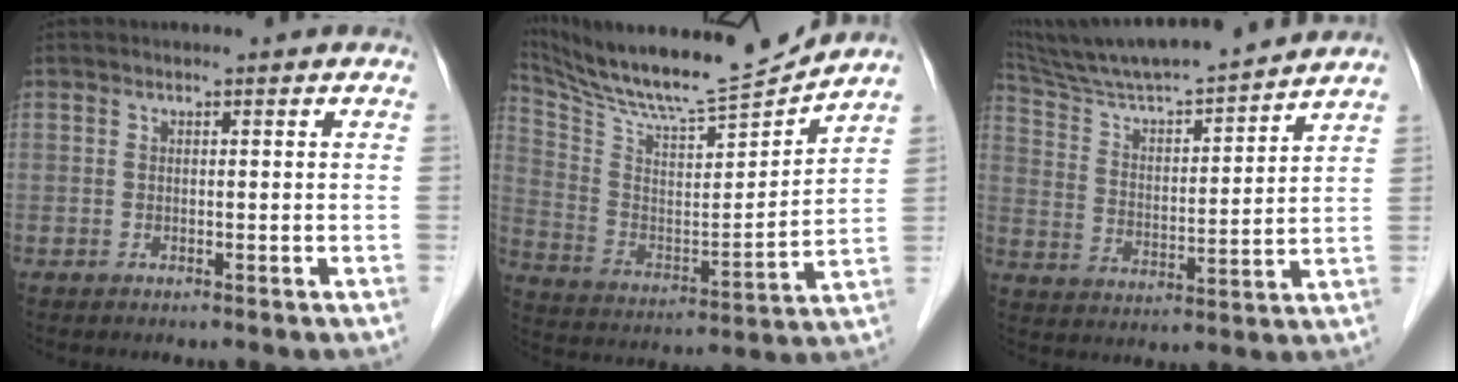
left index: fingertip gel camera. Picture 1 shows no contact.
{"total": 17.8, "force": [16.9, -0.5, 5.4], "torque": [-0.116, -0.040, 0.286]}
{"total": 18.2, "force": [16.6, -0.1, 7.4], "torque": [-0.135, 0.007, 0.269]}